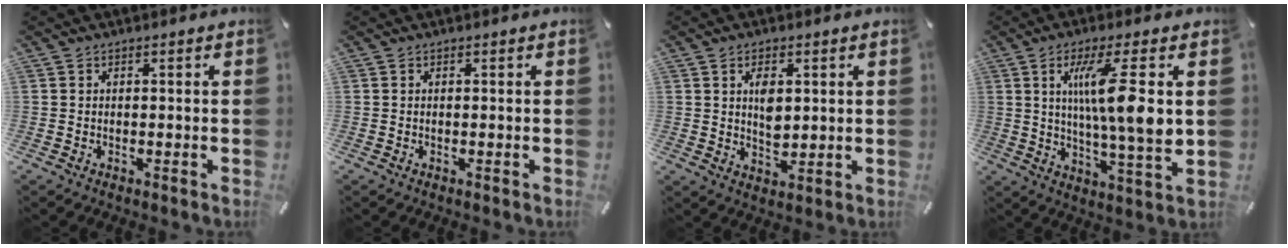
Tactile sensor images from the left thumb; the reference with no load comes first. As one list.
[{"total": 0.0}, {"total": 5.6, "force": [1.6, 3.5, 4.2], "torque": [-0.072, -0.006, 0.020]}, {"total": 14.0, "force": [3.6, 1.8, 13.5], "torque": [-0.236, -0.008, 0.050]}]